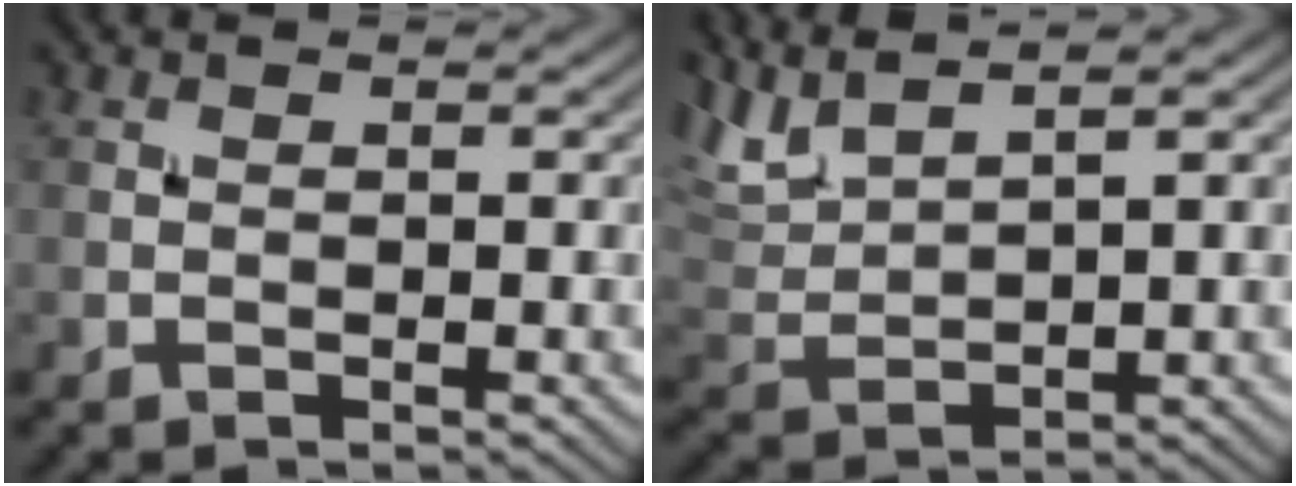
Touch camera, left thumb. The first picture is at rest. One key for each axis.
{"total": 5.6, "fx": 4.3, "fy": 1.1, "fz": 3.4, "tx": -0.090, "ty": 0.013, "tz": 0.093}